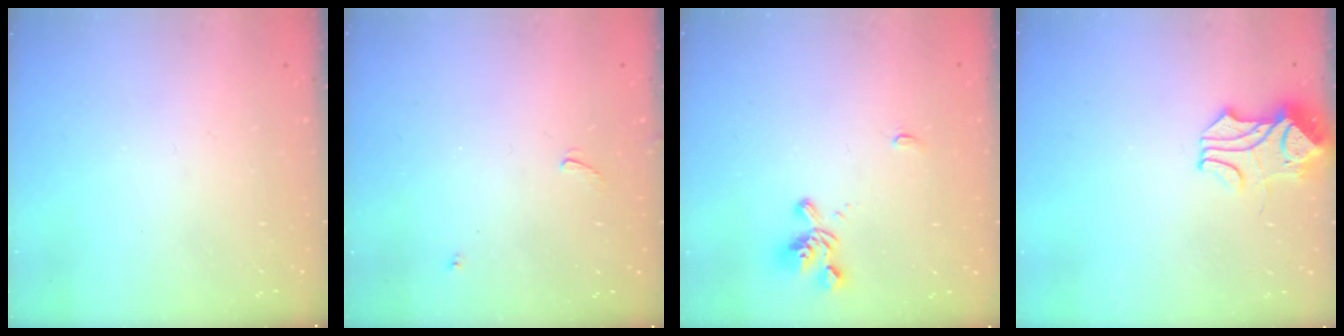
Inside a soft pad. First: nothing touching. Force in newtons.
{"total": 4.7, "press": 4.7, "slide": 0.4}
{"total": 1.2, "press": 0.7, "slide": 1.0}
{"total": 1.9, "press": 1.8, "slide": 0.7}